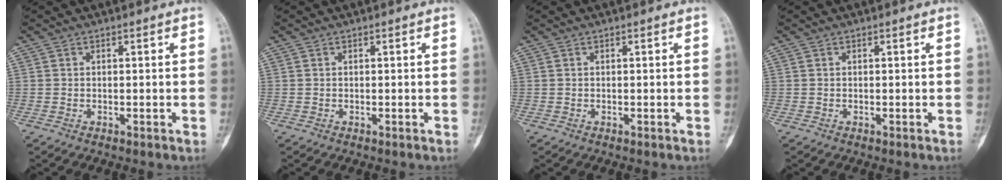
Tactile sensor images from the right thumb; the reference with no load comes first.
{"total": 0.0}
{"total": 0.0}
{"total": 0.0}